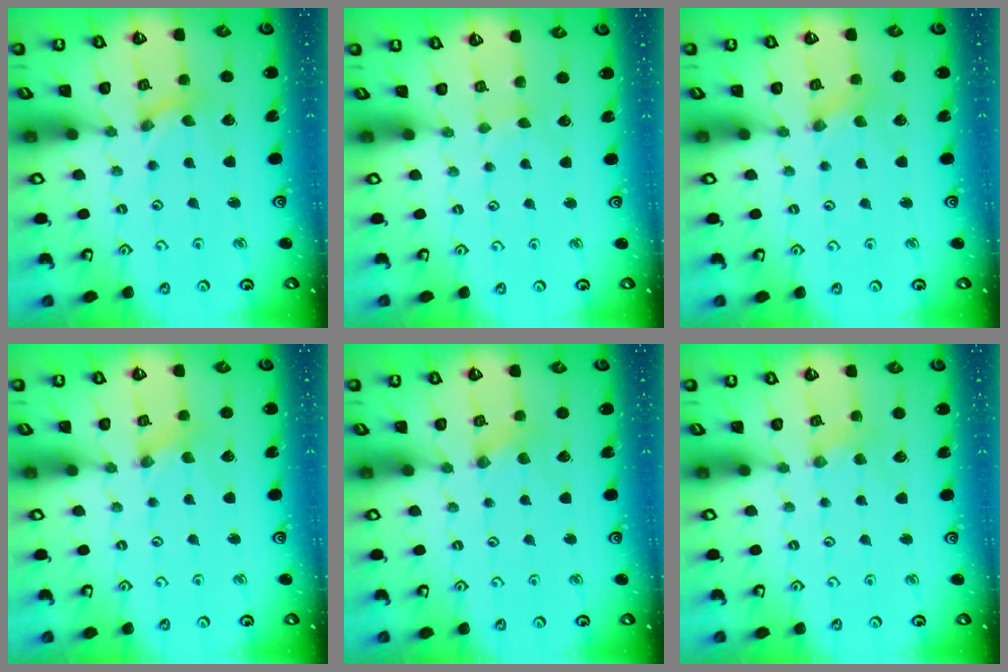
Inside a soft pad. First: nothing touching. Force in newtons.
{"total": 1.0, "press": 0.9, "slide": 0.2}
{"total": 0.0}
{"total": 0.0}
{"total": 1.4, "press": 1.3, "slide": 0.2}
{"total": 2.7, "press": 2.6, "slide": 0.4}